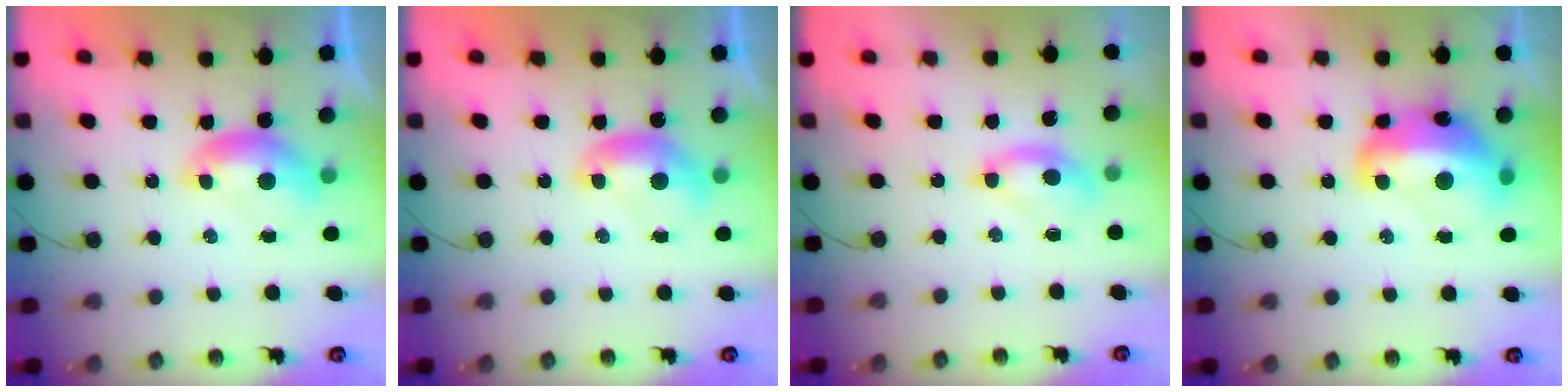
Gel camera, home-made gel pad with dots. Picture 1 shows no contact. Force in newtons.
{"total": 0.0}
{"total": 2.1, "press": 2.0, "slide": 0.7}
{"total": 11.5, "press": 11.4, "slide": 1.7}